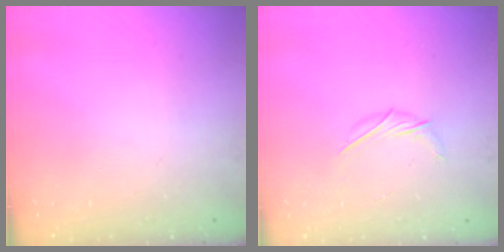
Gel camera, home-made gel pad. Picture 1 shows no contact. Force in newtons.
{"total": 4.8, "press": 4.7, "slide": 1.1}